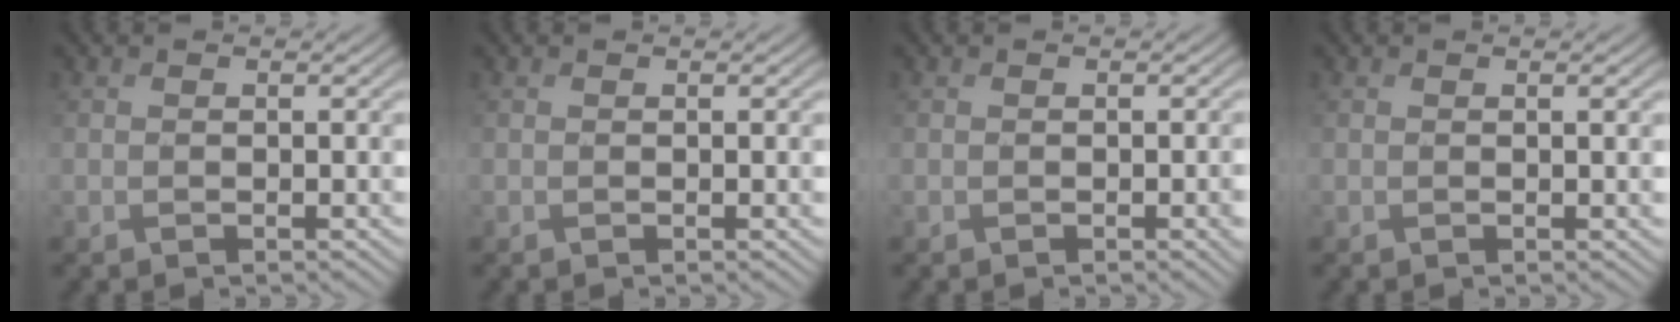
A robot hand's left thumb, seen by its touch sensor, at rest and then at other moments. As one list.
[{"total": 0.5, "force": [0.0, 0.0, 0.5], "torque": [-0.008, 0.000, 0.000]}, {"total": 1.2, "force": [-0.4, 0.3, 1.1], "torque": [-0.014, -0.003, -0.004]}, {"total": 1.0, "force": [0.3, 0.1, 1.0], "torque": [-0.016, 0.002, 0.003]}]